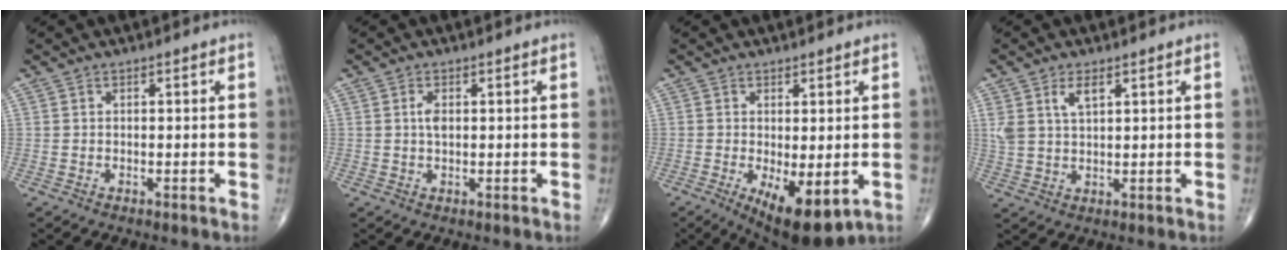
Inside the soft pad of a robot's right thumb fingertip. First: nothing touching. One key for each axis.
{"total": 2.1, "fx": 0.3, "fy": 1.1, "fz": 1.7, "tx": -0.031, "ty": 0.000, "tz": 0.004}
{"total": 10.0, "fx": -3.0, "fy": 3.9, "fz": 8.8, "tx": -0.127, "ty": -0.020, "tz": -0.034}
{"total": 4.8, "fx": 2.3, "fy": 2.3, "fz": 3.6, "tx": -0.071, "ty": -0.004, "tz": 0.050}